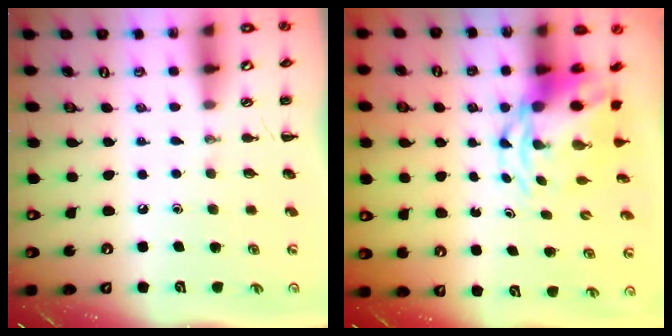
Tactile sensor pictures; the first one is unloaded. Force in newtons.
{"total": 6.1, "press": 5.9, "slide": 1.8}